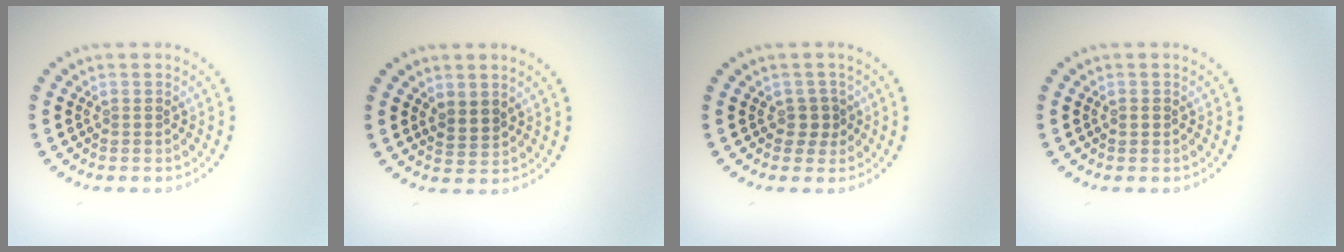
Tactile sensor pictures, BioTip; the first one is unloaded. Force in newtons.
{"total": 1.6, "press": 1.4, "slide": 0.8}
{"total": 1.6, "press": 1.4, "slide": 0.9}
{"total": 0.9, "press": 0.9, "slide": 0.0}